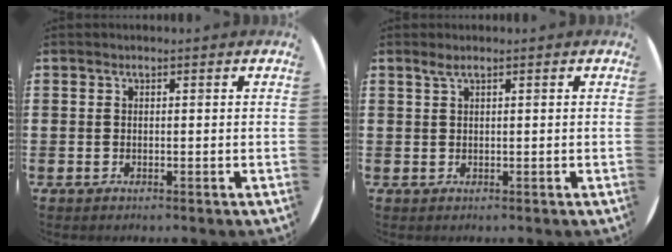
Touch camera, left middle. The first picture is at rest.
{"total": 0.9, "force": [0.6, 0.0, 0.7], "torque": [-0.013, 0.002, 0.010]}